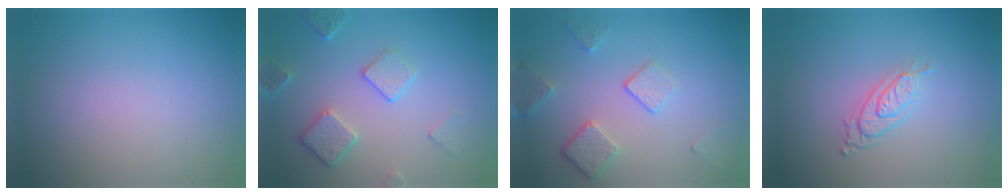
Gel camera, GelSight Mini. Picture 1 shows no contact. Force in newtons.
{"total": 3.8, "press": 3.1, "slide": 2.1}
{"total": 3.8, "press": 2.9, "slide": 2.4}
{"total": 3.0, "press": 2.0, "slide": 2.2}